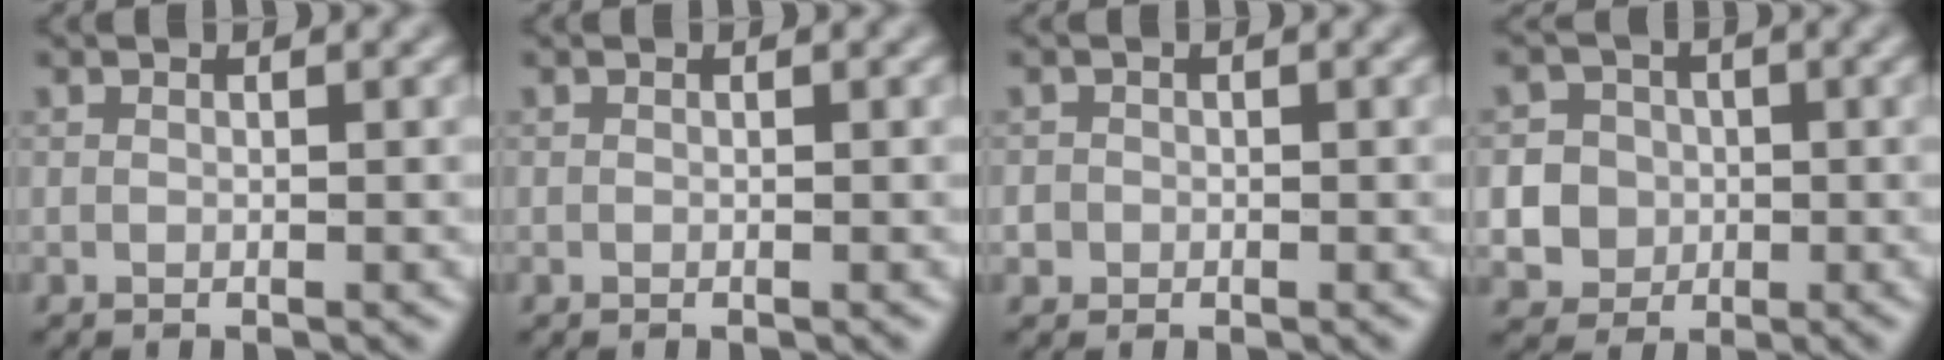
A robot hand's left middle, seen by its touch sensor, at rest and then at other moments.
{"total": 0.0}
{"total": 1.3, "force": [-0.5, 1.2, 0.2], "torque": [0.002, 0.002, -0.006]}
{"total": 7.4, "force": [-0.5, 7.1, 1.9], "torque": [-0.037, 0.015, -0.019]}